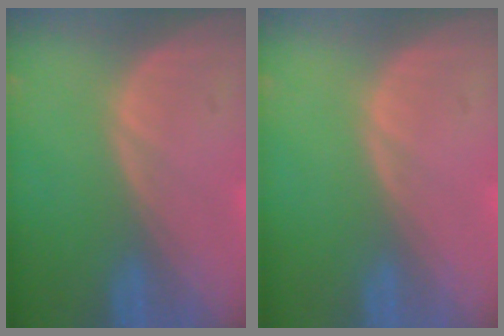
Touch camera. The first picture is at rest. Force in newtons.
{"total": 0.0}